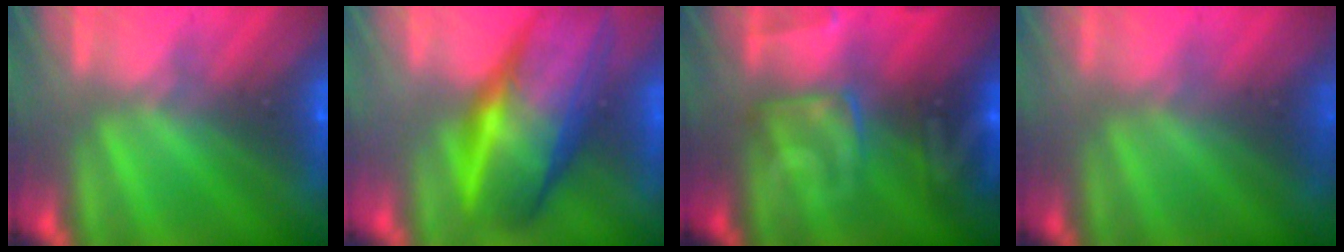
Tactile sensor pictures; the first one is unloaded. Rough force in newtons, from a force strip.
{"total": 7.7}
{"total": 2.8}
{"total": 13.2}